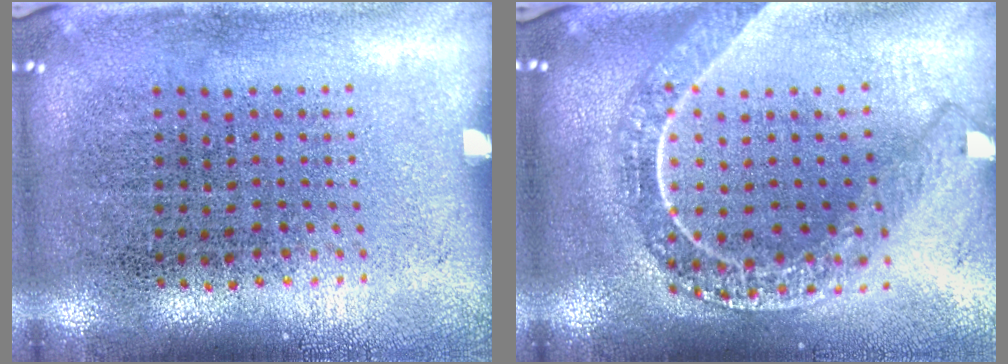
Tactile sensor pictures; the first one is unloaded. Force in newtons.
{"total": 2.3, "press": 1.9, "slide": 1.2}